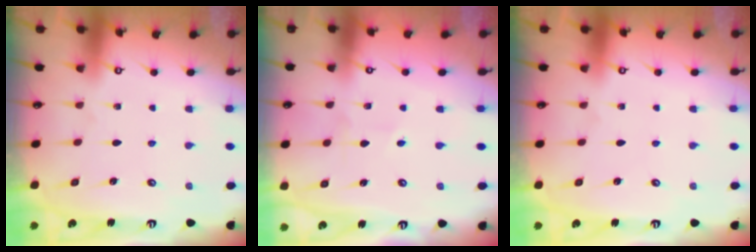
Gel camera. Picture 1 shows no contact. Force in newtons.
{"total": 2.0, "press": 1.8, "slide": 0.9}
{"total": 0.0}